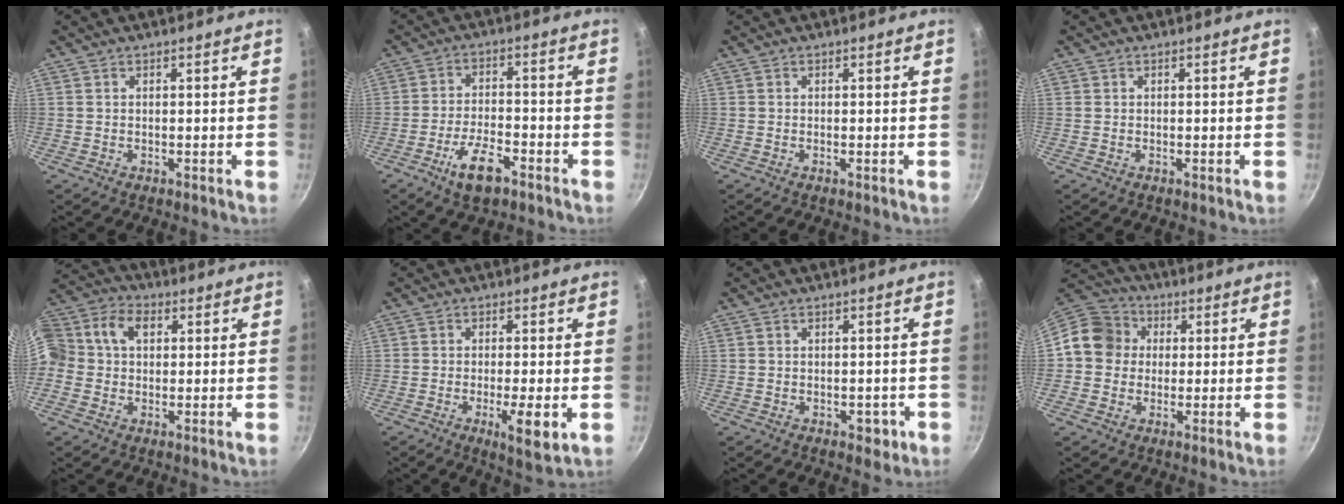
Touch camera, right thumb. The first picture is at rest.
{"total": 8.6, "force": [-4.8, 3.6, 6.2], "torque": [-0.110, 0.025, -0.086]}
{"total": 0.0}
{"total": 0.0}
{"total": 13.3, "force": [1.9, 10.7, 7.6], "torque": [-0.150, 0.037, 0.014]}
{"total": 6.7, "force": [-1.9, 1.4, 6.3], "torque": [-0.104, -0.001, -0.027]}
{"total": 3.0, "force": [-1.1, 2.0, 1.9], "torque": [-0.007, 0.009, -0.008]}
{"total": 10.3, "force": [0.8, 9.4, 4.0], "torque": [-0.038, 0.024, -0.008]}